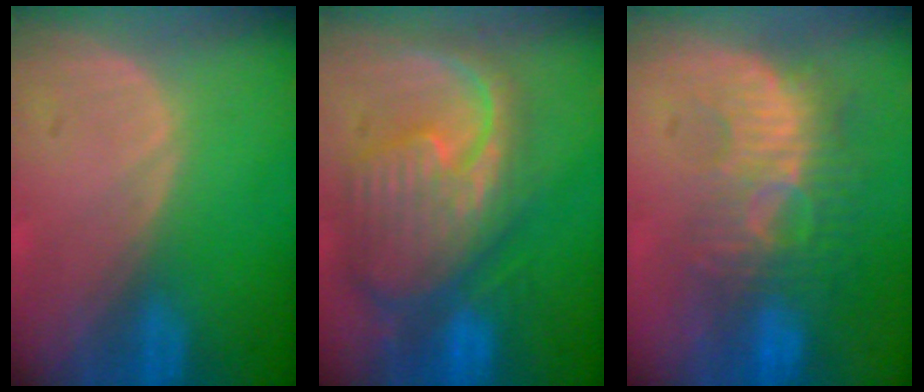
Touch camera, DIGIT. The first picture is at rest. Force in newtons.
{"total": 12.3, "press": 10.6, "slide": 6.2}
{"total": 9.3, "press": 8.8, "slide": 3.1}